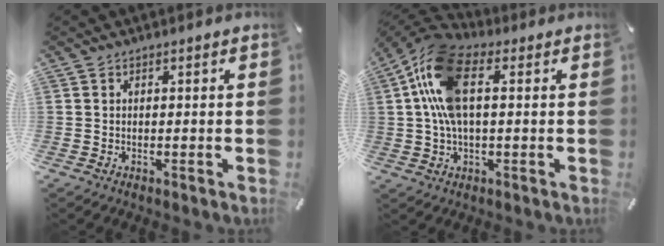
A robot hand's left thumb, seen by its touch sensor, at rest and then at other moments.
{"total": 15.0, "force": [2.9, 8.1, 12.3], "torque": [-0.270, 0.000, 0.052]}